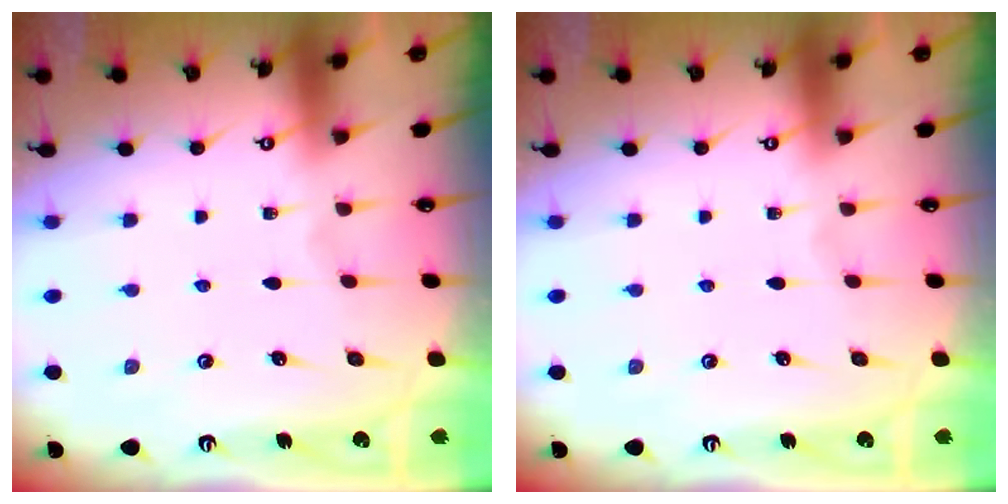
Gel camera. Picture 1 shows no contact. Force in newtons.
{"total": 0.0}